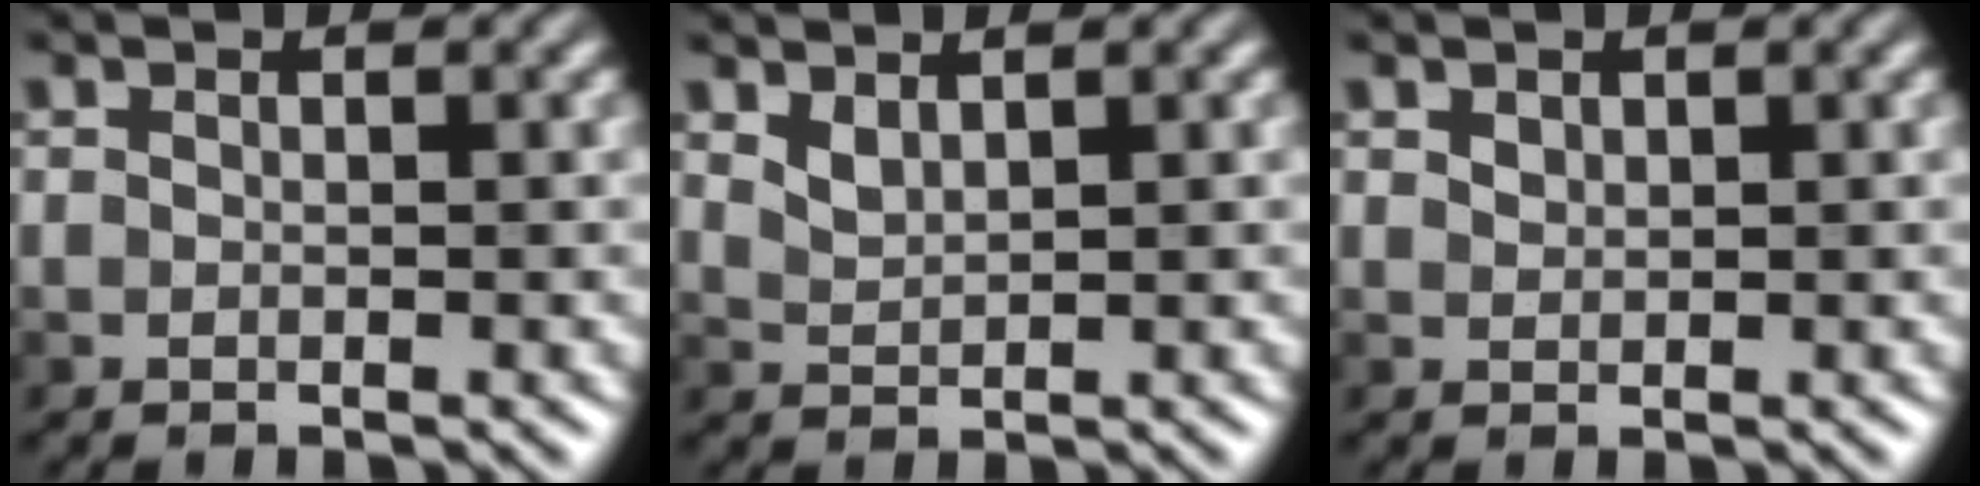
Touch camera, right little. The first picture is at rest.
{"total": 1.4, "force": [1.1, 0.4, 0.7], "torque": [-0.019, -0.003, 0.027]}
{"total": 0.7, "force": [0.5, 0.4, 0.2], "torque": [-0.006, -0.001, 0.013]}